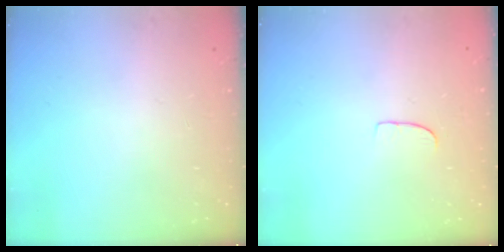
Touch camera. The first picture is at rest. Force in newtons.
{"total": 5.0, "press": 4.9, "slide": 0.5}